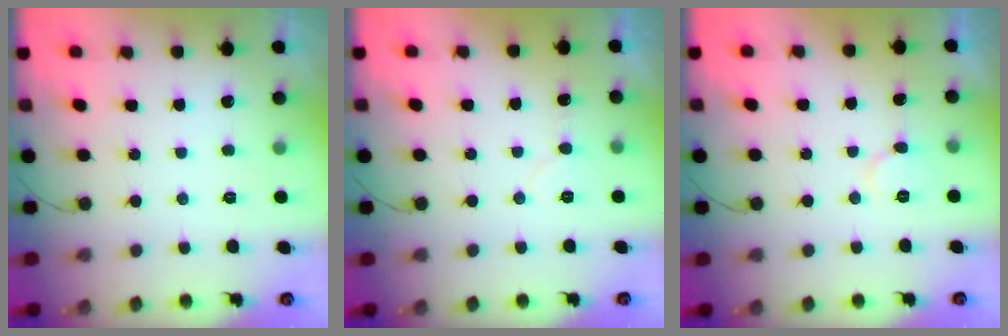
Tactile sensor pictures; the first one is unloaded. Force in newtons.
{"total": 5.3, "press": 5.3, "slide": 0.5}
{"total": 4.5, "press": 4.5, "slide": 0.3}